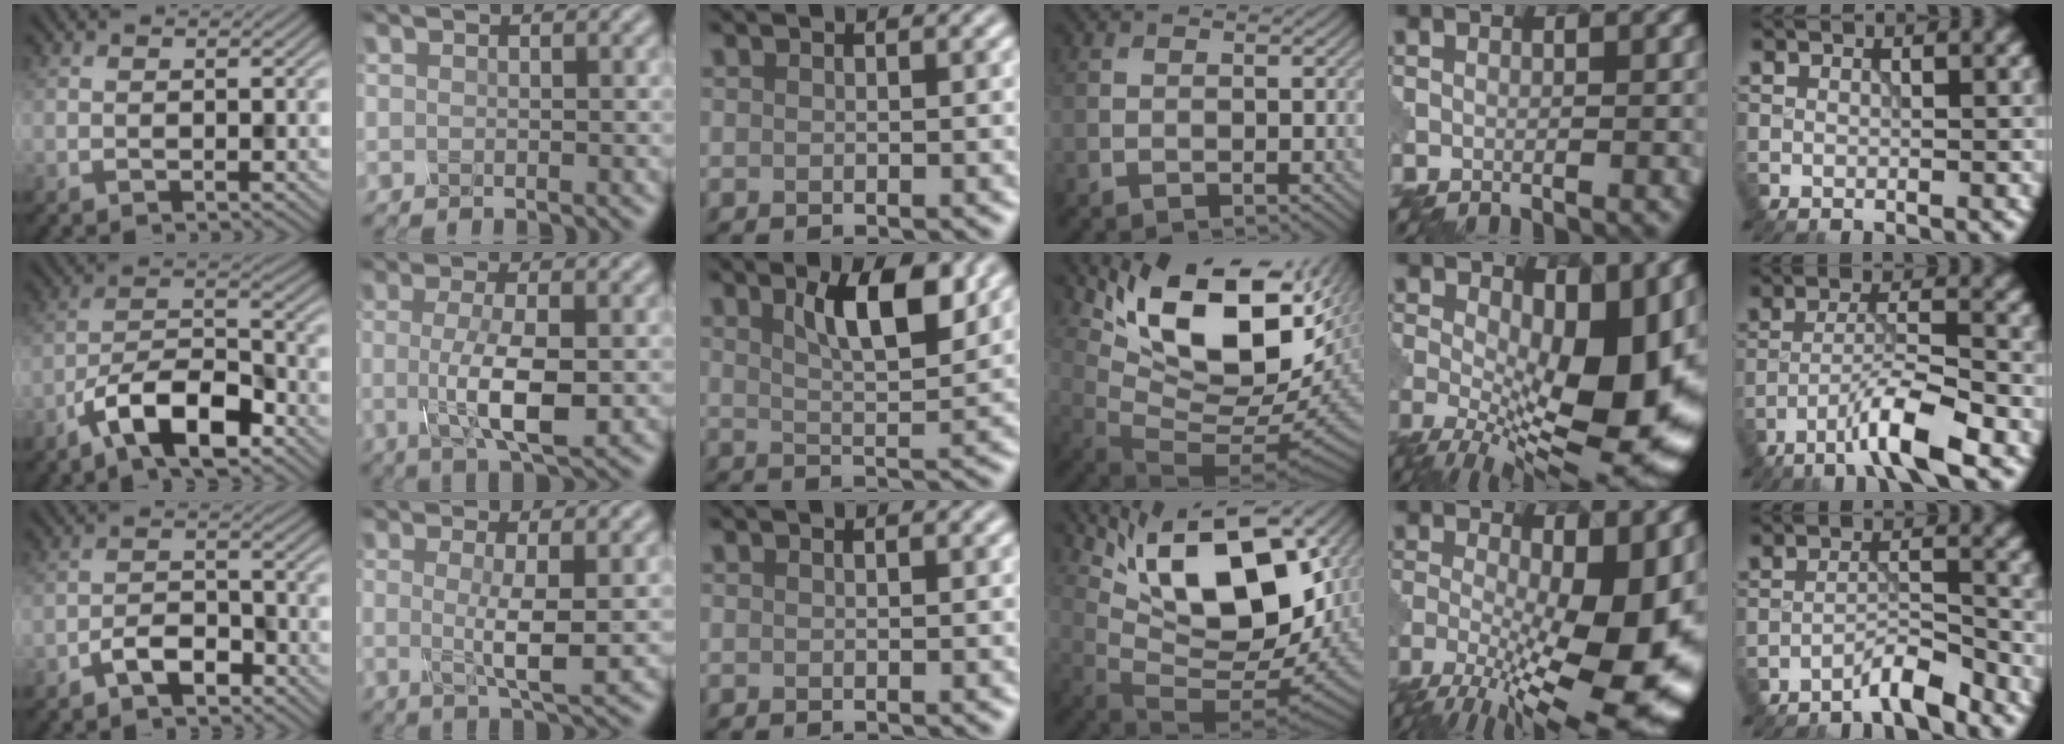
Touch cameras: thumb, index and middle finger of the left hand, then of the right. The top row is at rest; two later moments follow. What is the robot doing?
{"motion": "disassemble", "object": "glue stick"}